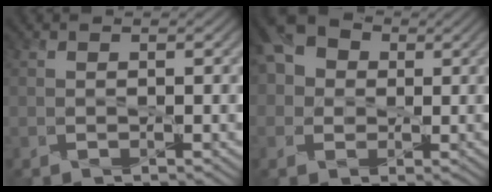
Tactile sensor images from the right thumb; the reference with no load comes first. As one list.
[{"total": 6.1, "force": [1.4, 5.3, 2.8], "torque": [-0.077, 0.014, 0.011]}]